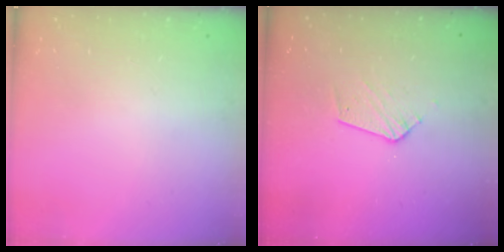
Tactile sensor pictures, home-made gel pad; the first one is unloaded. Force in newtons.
{"total": 6.8, "press": 6.8, "slide": 0.4}